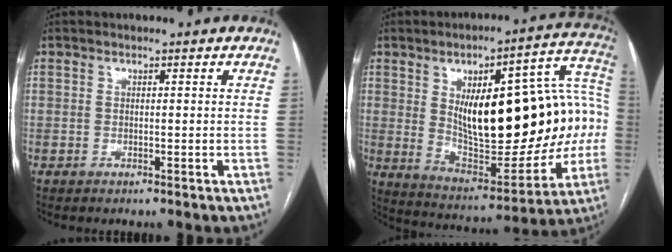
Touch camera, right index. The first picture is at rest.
{"total": 28.0, "force": [1.9, 10.1, 26.0], "torque": [-0.335, 0.045, 0.049]}